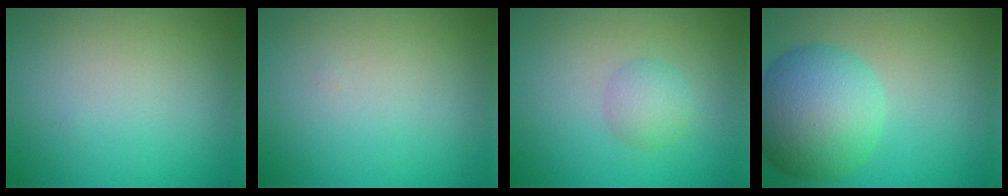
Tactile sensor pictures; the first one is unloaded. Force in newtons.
{"total": 0.0}
{"total": 2.1, "press": 2.1, "slide": 0.0}
{"total": 8.7, "press": 8.7, "slide": 0.2}